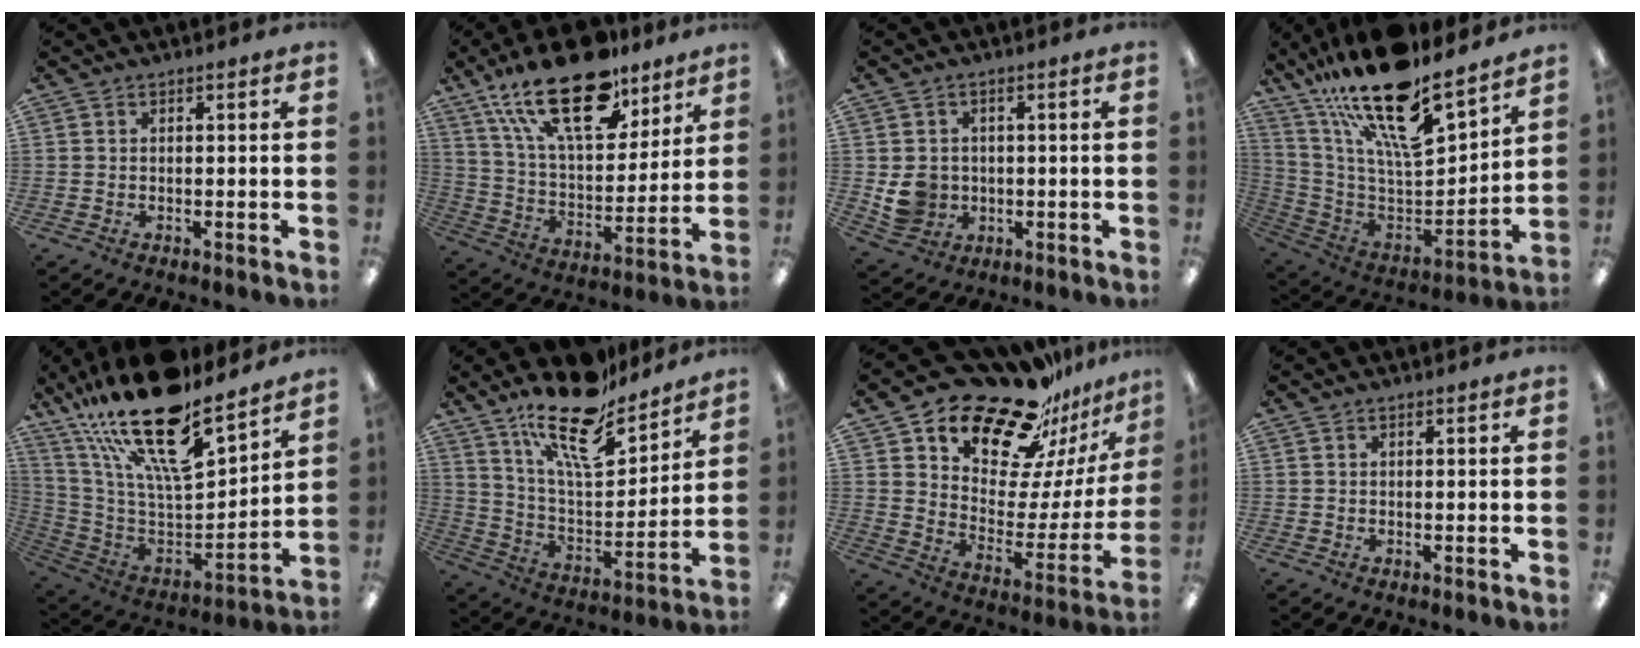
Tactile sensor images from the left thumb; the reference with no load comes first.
{"total": 24.5, "force": [15.9, 10.8, 15.2], "torque": [-0.267, -0.080, 0.274]}
{"total": 6.5, "force": [0.0, 6.1, 2.2], "torque": [-0.047, 0.009, 0.006]}
{"total": 22.7, "force": [17.3, 6.1, 13.3], "torque": [-0.242, -0.124, 0.296]}
{"total": 24.4, "force": [17.8, 7.7, 14.9], "torque": [-0.268, -0.125, 0.306]}
{"total": 19.4, "force": [14.6, 6.7, 10.9], "torque": [-0.185, -0.096, 0.250]}
{"total": 22.3, "force": [18.6, 9.6, 7.9], "torque": [-0.123, -0.135, 0.322]}
{"total": 0.0}